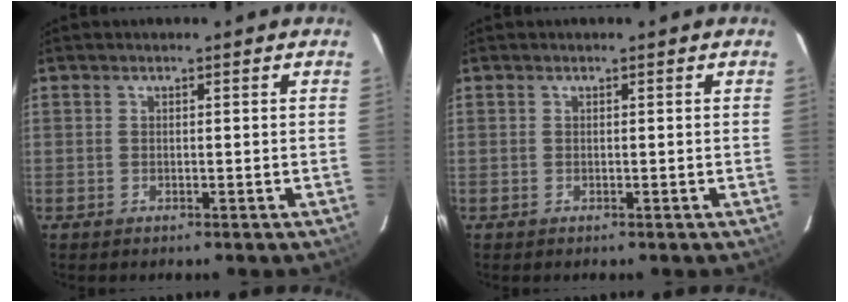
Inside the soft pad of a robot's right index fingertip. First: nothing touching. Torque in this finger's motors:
{"motor_torque": [0.00, 0.00, 0.00, 0.00]}